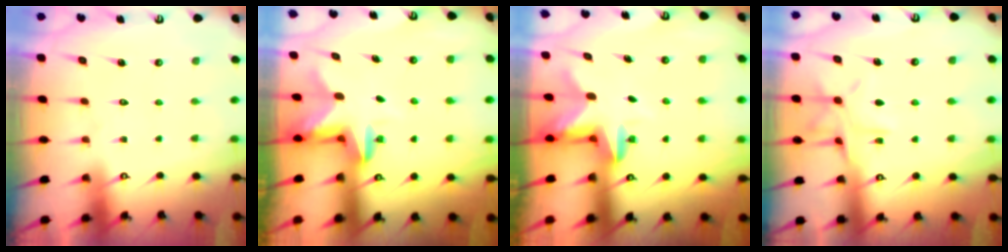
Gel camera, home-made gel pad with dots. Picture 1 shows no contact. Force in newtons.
{"total": 2.5, "press": 2.5, "slide": 0.5}
{"total": 2.6, "press": 2.5, "slide": 0.5}
{"total": 9.6, "press": 9.6, "slide": 0.7}